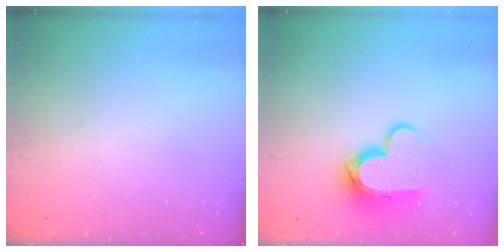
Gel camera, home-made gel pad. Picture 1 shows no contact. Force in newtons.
{"total": 12.4, "press": 12.3, "slide": 1.0}